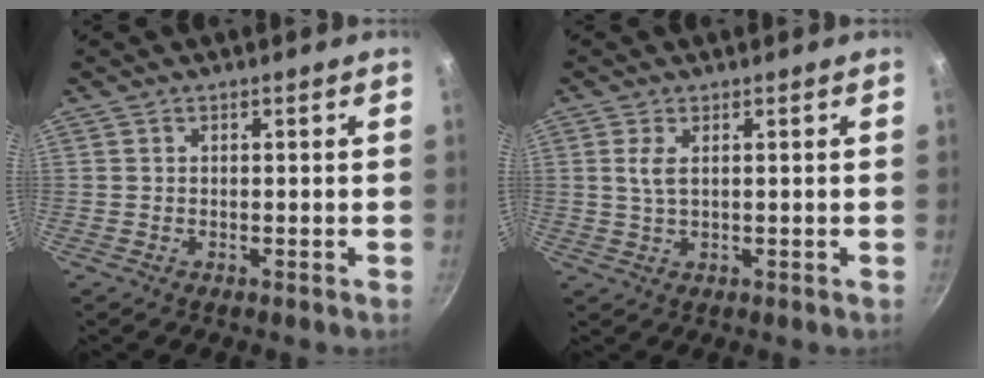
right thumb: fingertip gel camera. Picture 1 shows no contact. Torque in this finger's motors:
{"motor_torque": [-0.69, -0.03, 0.03, -0.12, 0.00]}